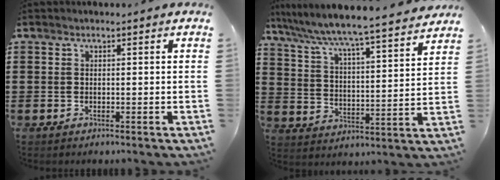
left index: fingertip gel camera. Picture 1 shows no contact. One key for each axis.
{"total": 5.6, "fx": 5.2, "fy": -0.7, "fz": 2.1, "tx": -0.065, "ty": -0.045, "tz": 0.079}